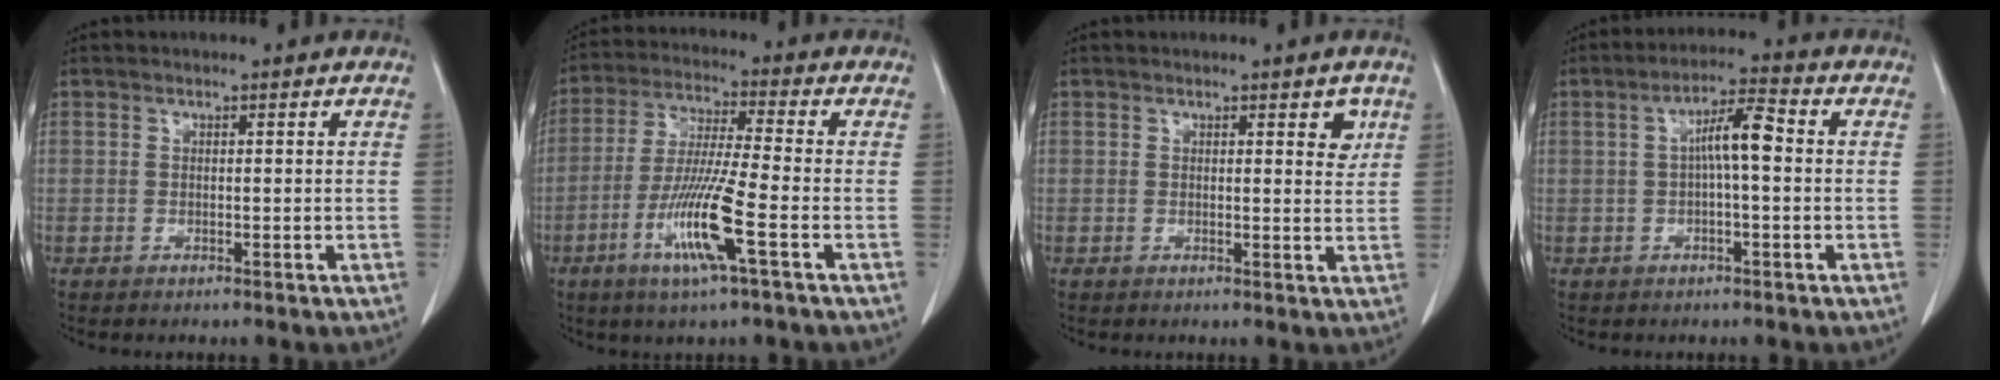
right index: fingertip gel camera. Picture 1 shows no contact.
{"total": 11.3, "force": [-4.5, -0.4, 10.4], "torque": [-0.208, -0.019, -0.089]}
{"total": 2.7, "force": [1.4, 0.9, 2.2], "torque": [-0.022, -0.006, 0.015]}
{"total": 5.8, "force": [0.3, 0.9, 5.7], "torque": [-0.100, 0.018, 0.003]}